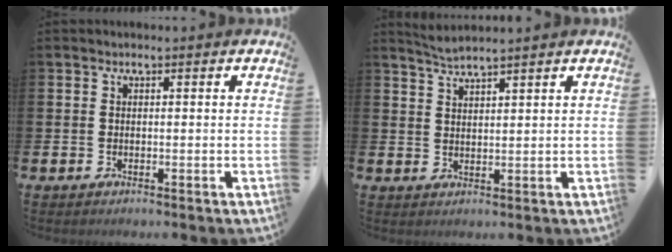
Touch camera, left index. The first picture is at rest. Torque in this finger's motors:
{"motor_torque": [0.14, -0.06, -0.10, 0.00]}